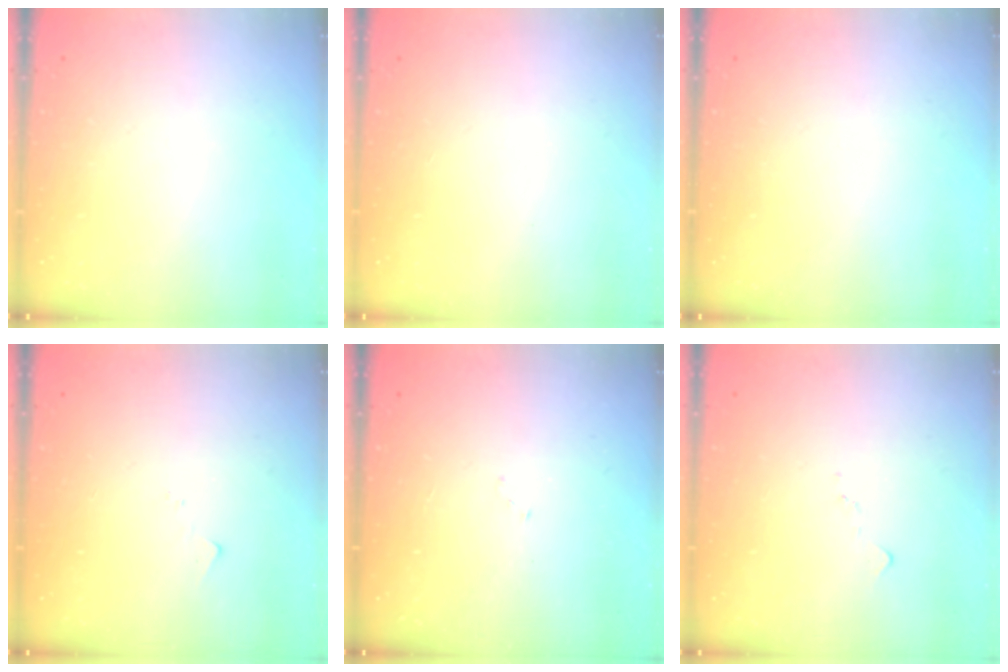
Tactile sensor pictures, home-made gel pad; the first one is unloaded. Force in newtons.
{"total": 0.7, "press": 0.7, "slide": 0.2}
{"total": 0.0}
{"total": 5.3, "press": 5.3, "slide": 0.6}
{"total": 5.5, "press": 5.5, "slide": 0.7}
{"total": 6.8, "press": 6.8, "slide": 0.7}